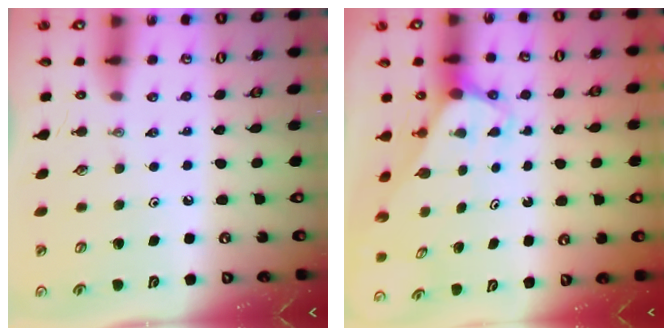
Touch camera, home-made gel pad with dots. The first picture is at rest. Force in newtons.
{"total": 3.2, "press": 3.2, "slide": 0.2}